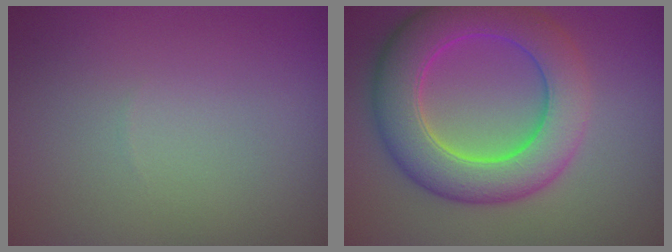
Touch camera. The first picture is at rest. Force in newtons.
{"total": 8.4, "press": 8.4, "slide": 0.2}